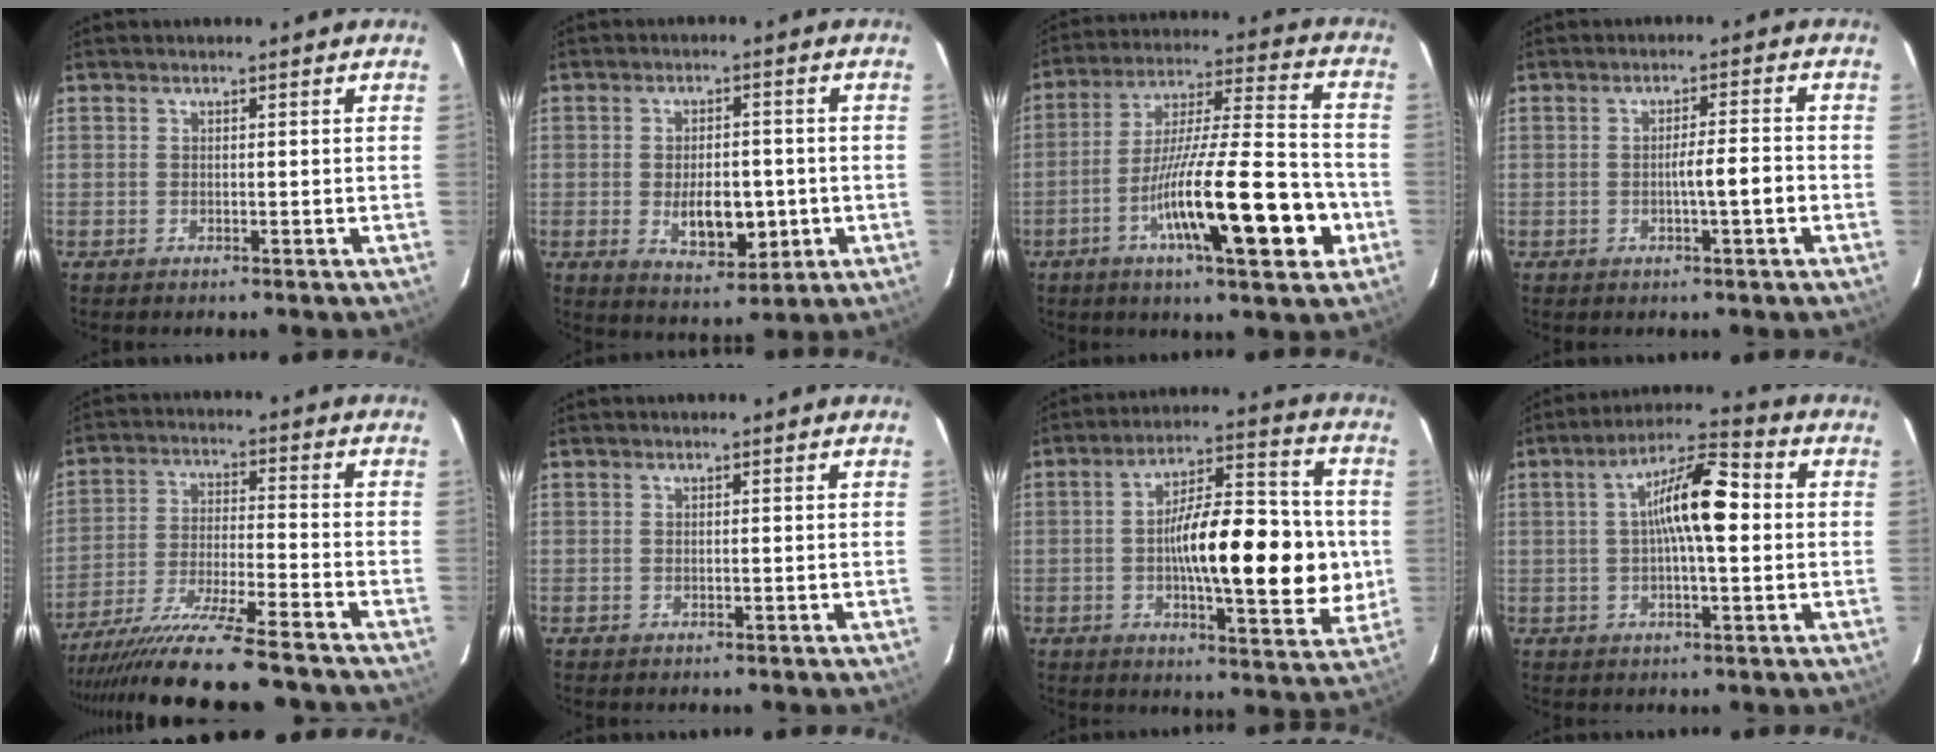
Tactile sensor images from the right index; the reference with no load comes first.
{"total": 8.1, "force": [-1.5, 3.8, 6.9], "torque": [-0.112, -0.005, -0.013]}
{"total": 19.5, "force": [-7.1, 2.1, 18.0], "torque": [-0.293, -0.003, -0.111]}
{"total": 3.9, "force": [-1.1, 0.0, 3.8], "torque": [-0.057, 0.004, -0.018]}
{"total": 17.0, "force": [-14.7, -0.3, 8.5], "torque": [-0.158, -0.035, -0.247]}
{"total": 0.0}
{"total": 18.5, "force": [-1.1, 4.9, 17.8], "torque": [-0.268, 0.019, -0.019]}
{"total": 10.4, "force": [0.9, 2.0, 10.1], "torque": [-0.180, 0.028, 0.010]}